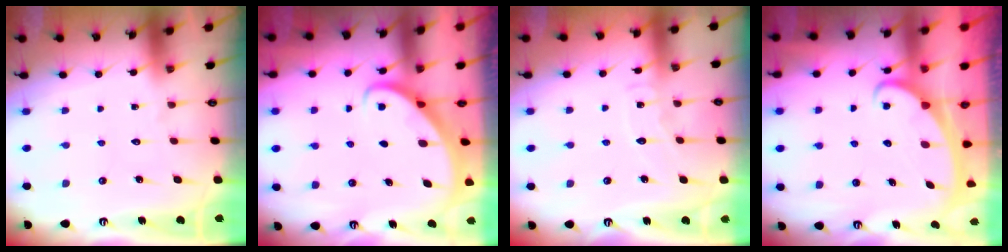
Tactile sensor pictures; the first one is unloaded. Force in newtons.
{"total": 2.7, "press": 2.7, "slide": 0.2}
{"total": 5.7, "press": 5.7, "slide": 0.6}
{"total": 2.3, "press": 2.2, "slide": 0.3}